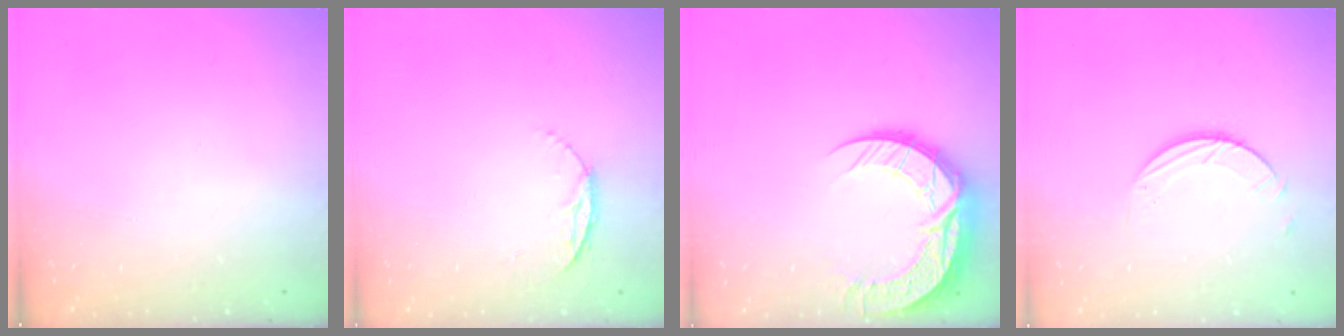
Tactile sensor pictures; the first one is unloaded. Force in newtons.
{"total": 6.5, "press": 6.5, "slide": 0.7}
{"total": 15.6, "press": 15.6, "slide": 1.1}
{"total": 3.2, "press": 3.1, "slide": 0.3}